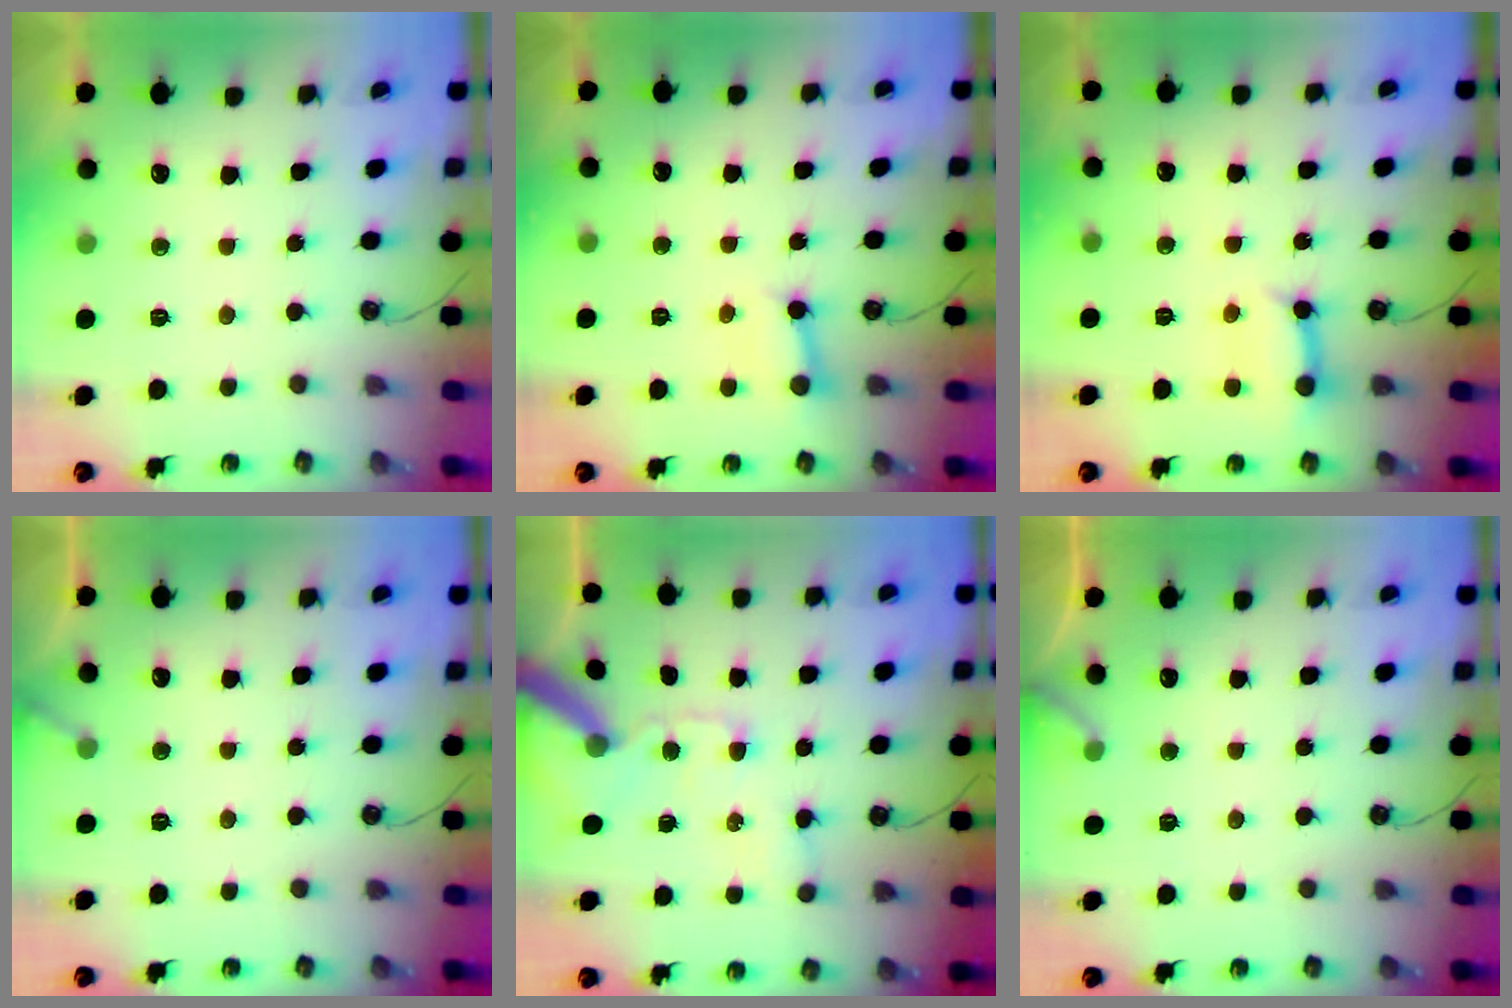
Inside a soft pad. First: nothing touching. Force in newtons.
{"total": 3.9, "press": 3.8, "slide": 0.5}
{"total": 9.7, "press": 9.6, "slide": 1.0}
{"total": 2.5, "press": 2.5, "slide": 0.2}
{"total": 13.5, "press": 13.4, "slide": 1.9}
{"total": 5.2, "press": 5.2, "slide": 0.3}